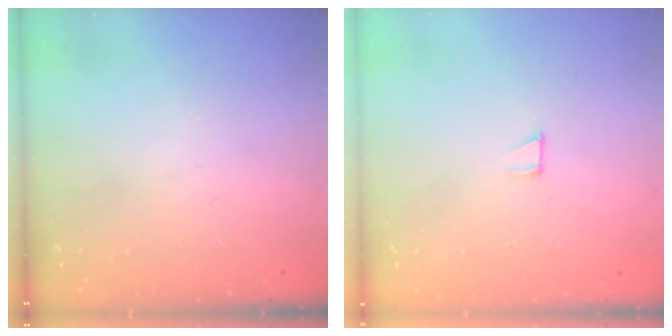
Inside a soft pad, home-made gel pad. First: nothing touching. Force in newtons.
{"total": 2.6, "press": 2.6, "slide": 0.1}